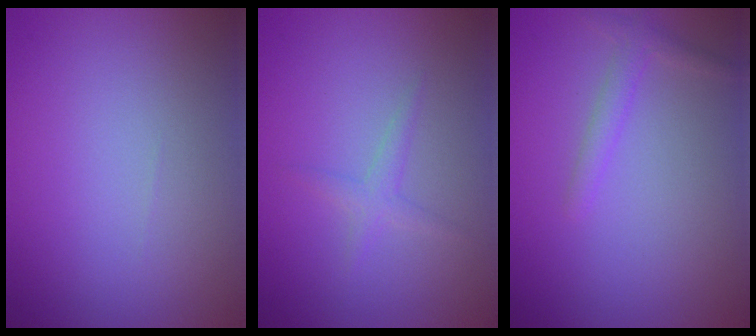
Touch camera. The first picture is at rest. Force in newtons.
{"total": 1.3, "press": 1.3, "slide": 0.0}
{"total": 1.4, "press": 1.4, "slide": 0.1}